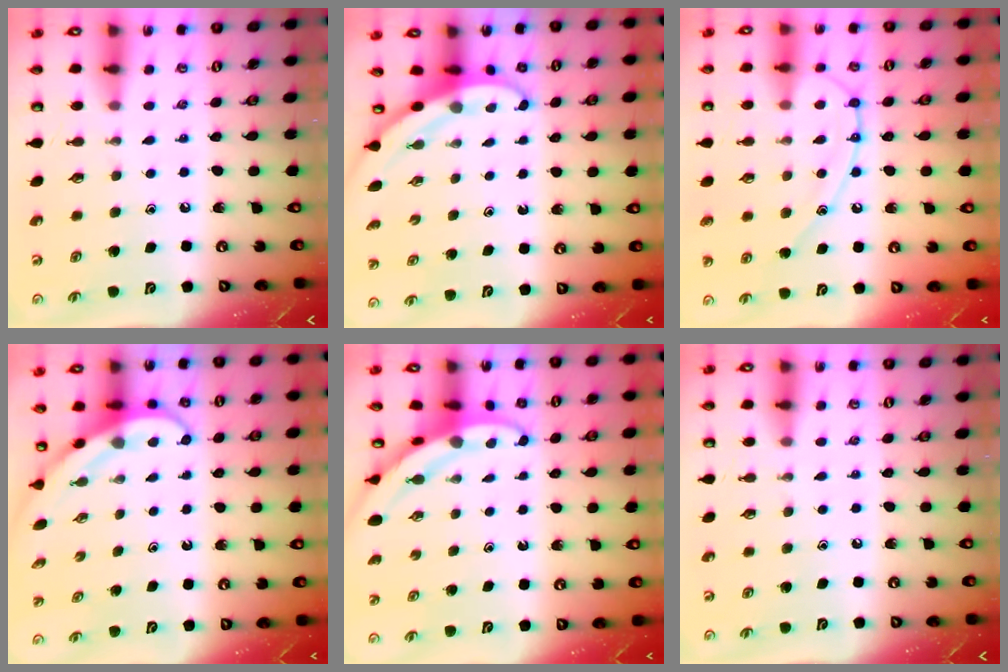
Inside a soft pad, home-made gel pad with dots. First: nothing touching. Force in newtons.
{"total": 3.0, "press": 3.0, "slide": 0.1}
{"total": 13.4, "press": 13.4, "slide": 1.1}
{"total": 3.9, "press": 3.9, "slide": 0.4}
{"total": 3.7, "press": 3.7, "slide": 0.4}
{"total": 0.0}